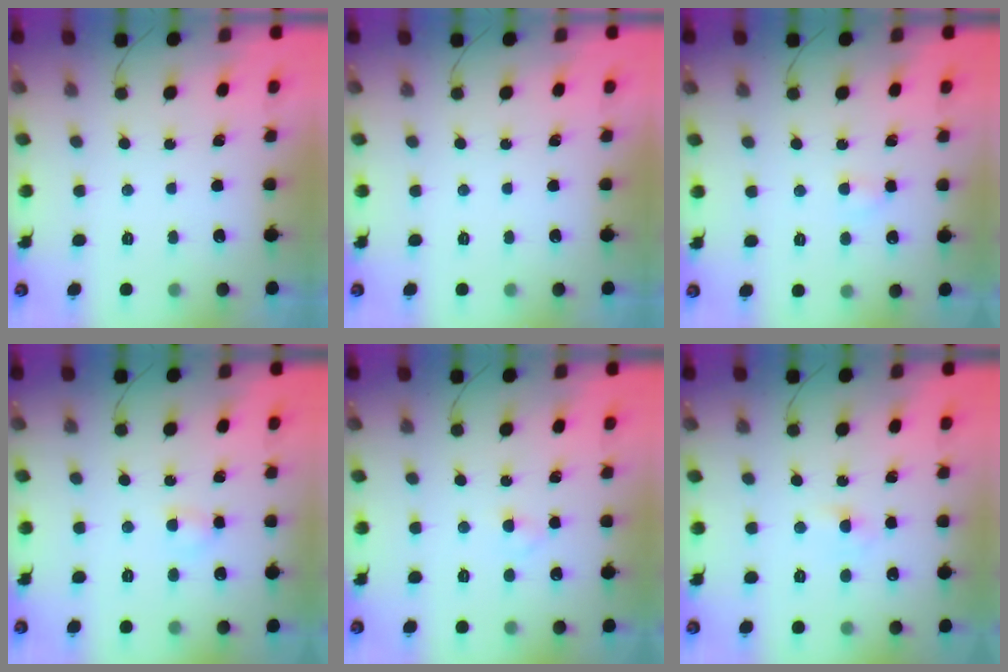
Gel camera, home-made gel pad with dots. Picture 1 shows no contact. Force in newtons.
{"total": 0.0}
{"total": 2.6, "press": 2.5, "slide": 0.8}
{"total": 3.1, "press": 2.9, "slide": 1.1}
{"total": 2.1, "press": 1.9, "slide": 0.9}
{"total": 2.6, "press": 2.3, "slide": 1.1}